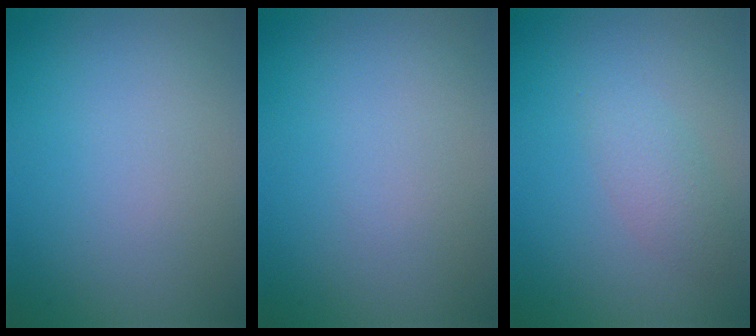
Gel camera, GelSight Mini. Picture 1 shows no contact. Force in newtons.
{"total": 0.0}
{"total": 1.9, "press": 1.9, "slide": 0.0}